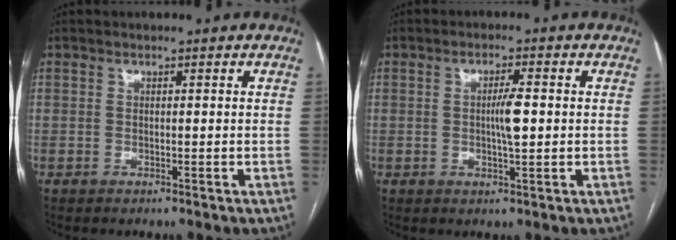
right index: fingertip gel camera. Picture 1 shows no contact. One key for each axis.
{"total": 3.9, "fx": 0.0, "fy": 0.5, "fz": 3.9, "tx": -0.067, "ty": -0.001, "tz": 0.001}